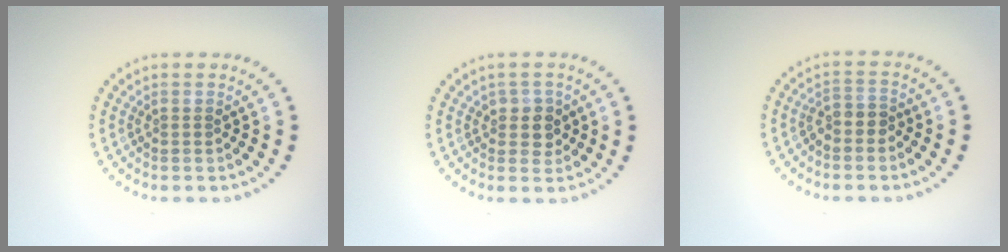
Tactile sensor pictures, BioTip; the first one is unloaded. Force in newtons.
{"total": 2.0, "press": 1.8, "slide": 0.7}
{"total": 1.8, "press": 1.6, "slide": 1.0}